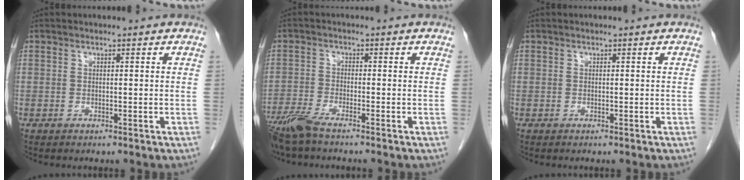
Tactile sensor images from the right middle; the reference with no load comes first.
{"total": 5.3, "force": [-4.2, 0.3, 3.2], "torque": [-0.070, -0.017, -0.086]}
{"total": 0.0}